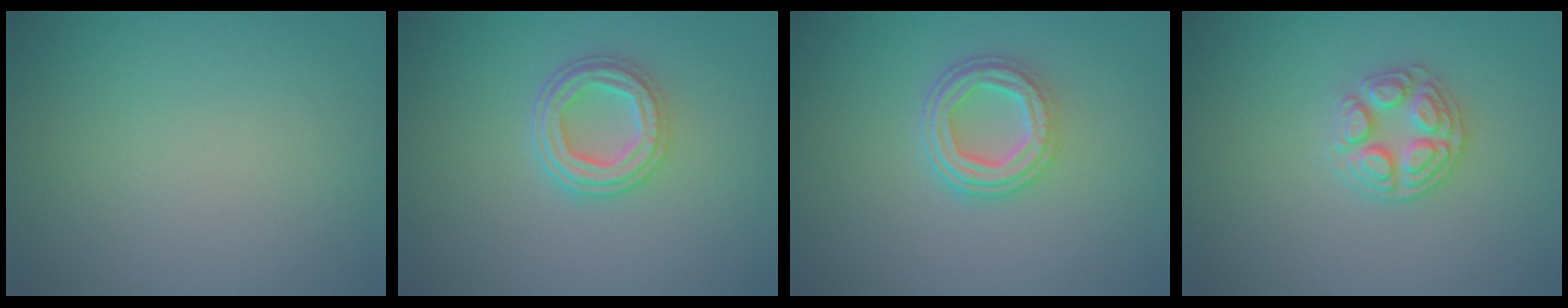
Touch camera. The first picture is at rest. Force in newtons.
{"total": 4.2, "press": 3.2, "slide": 2.7}
{"total": 4.5, "press": 3.4, "slide": 3.0}
{"total": 2.9, "press": 2.8, "slide": 0.3}